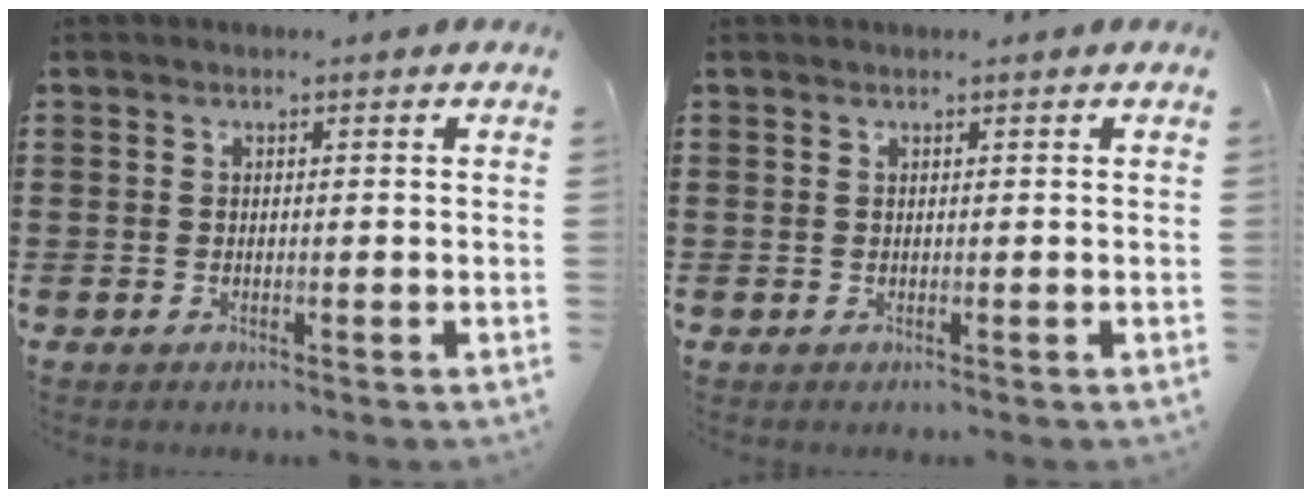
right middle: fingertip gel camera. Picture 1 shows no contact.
{"total": 0.0}